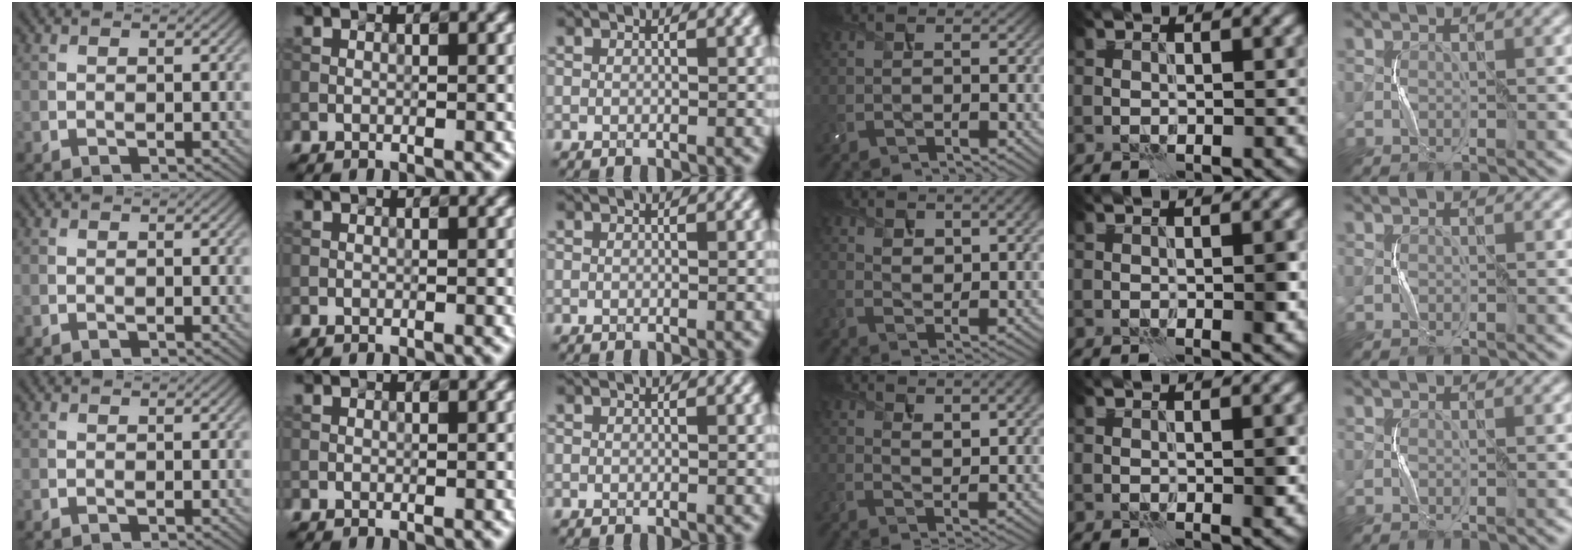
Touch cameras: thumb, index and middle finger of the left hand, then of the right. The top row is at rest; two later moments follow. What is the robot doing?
{"motion": "squeeze", "object": "air blower"}